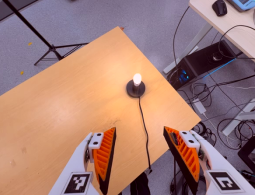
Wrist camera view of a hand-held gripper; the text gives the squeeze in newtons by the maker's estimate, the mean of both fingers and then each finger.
{"total": 0.0}